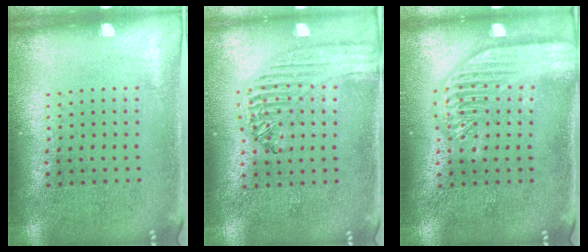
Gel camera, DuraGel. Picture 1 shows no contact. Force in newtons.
{"total": 0.9, "press": 0.9, "slide": 0.1}
{"total": 3.6, "press": 3.6, "slide": 0.4}